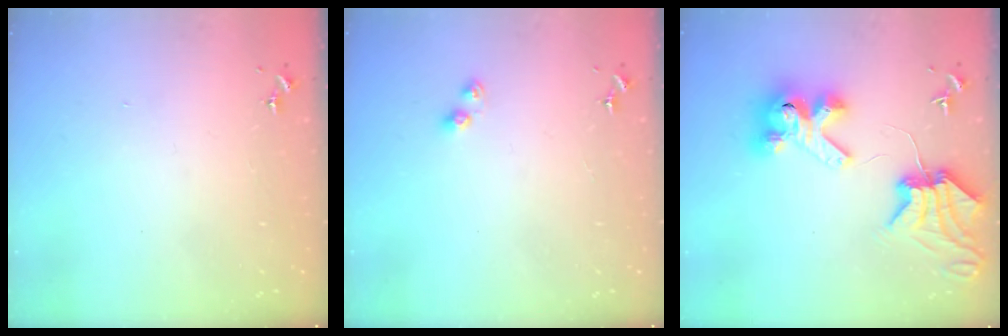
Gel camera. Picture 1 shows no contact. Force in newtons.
{"total": 3.8, "press": 3.8, "slide": 0.4}
{"total": 11.1, "press": 11.0, "slide": 1.3}